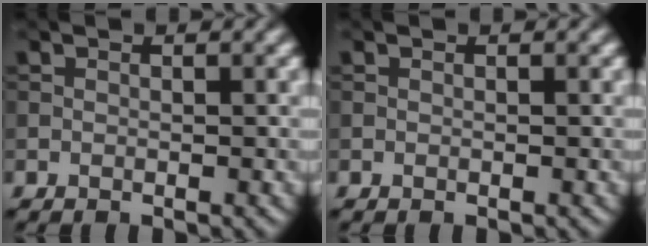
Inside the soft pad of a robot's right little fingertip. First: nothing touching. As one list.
[{"total": 0.0}]